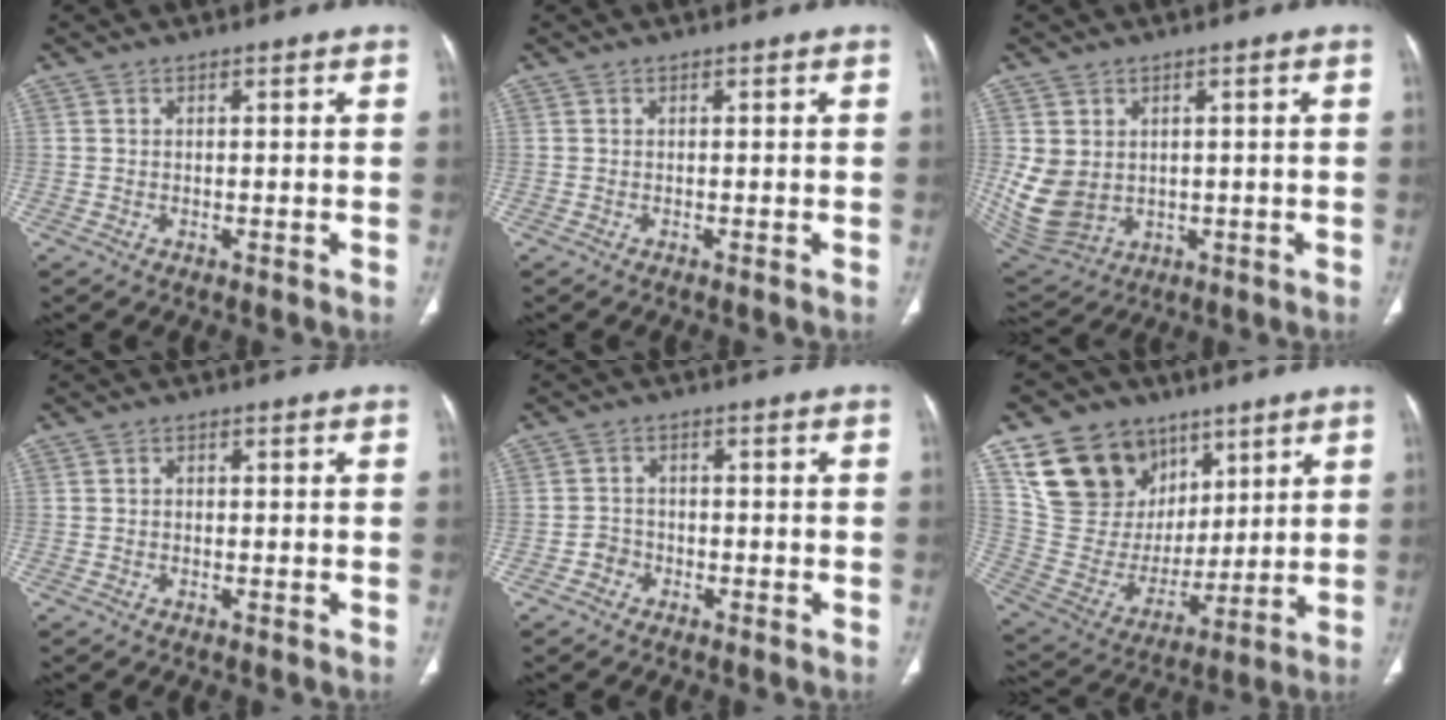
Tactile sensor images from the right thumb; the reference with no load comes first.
{"total": 0.0}
{"total": 9.6, "force": [0.8, 7.8, 5.5], "torque": [-0.102, -0.012, 0.044]}
{"total": 0.5, "force": [-0.2, 0.4, 0.2], "torque": [0.004, 0.003, -0.004]}
{"total": 2.5, "force": [-1.4, 2.1, 0.3], "torque": [0.004, 0.015, -0.031]}
{"total": 20.6, "force": [10.5, 15.5, 8.7], "torque": [-0.125, -0.016, 0.210]}